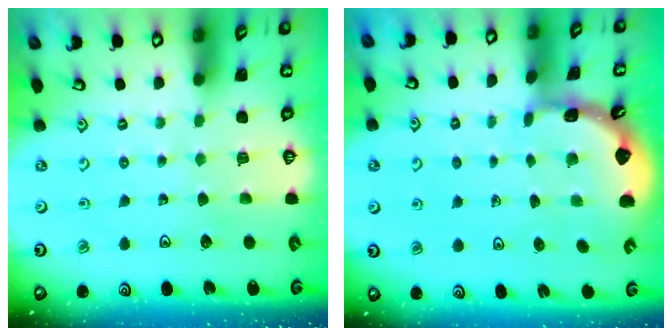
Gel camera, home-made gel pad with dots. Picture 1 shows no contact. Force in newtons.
{"total": 1.8, "press": 1.8, "slide": 0.2}